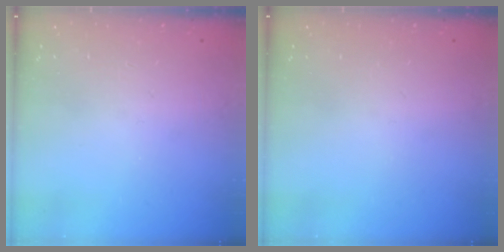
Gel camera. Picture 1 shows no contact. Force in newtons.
{"total": 0.0}